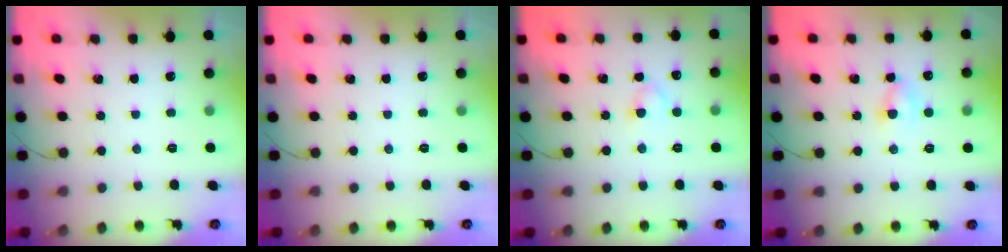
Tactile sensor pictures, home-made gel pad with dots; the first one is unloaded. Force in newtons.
{"total": 0.0}
{"total": 2.4, "press": 2.1, "slide": 1.1}
{"total": 2.9, "press": 2.6, "slide": 1.2}